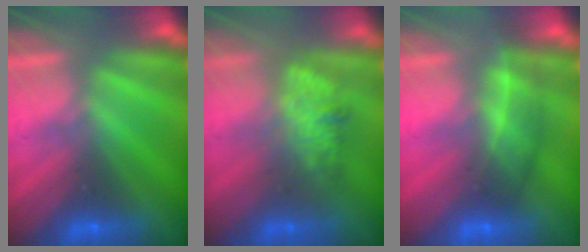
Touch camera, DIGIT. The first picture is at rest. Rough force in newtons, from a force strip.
{"total": 2.7}
{"total": 2.7}